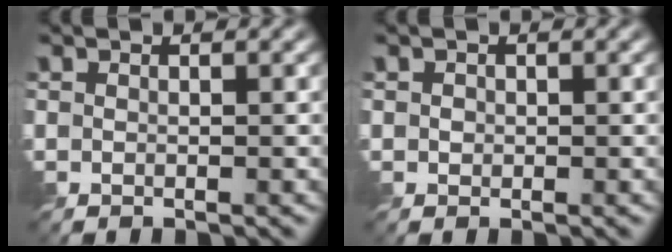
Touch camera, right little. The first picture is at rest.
{"total": 0.7, "force": [0.0, 0.7, 0.2], "torque": [-0.004, -0.003, 0.001]}